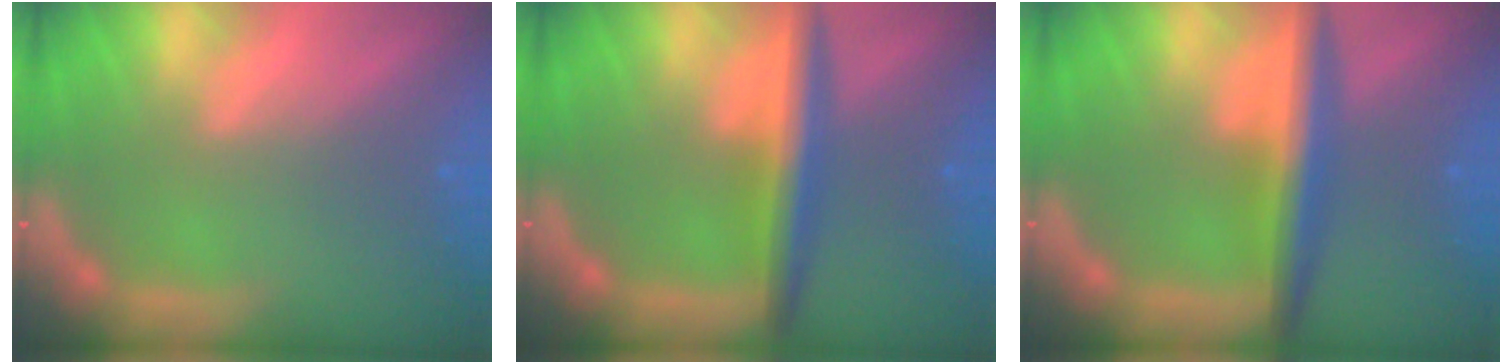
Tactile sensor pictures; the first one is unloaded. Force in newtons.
{"total": 5.0}
{"total": 5.5}